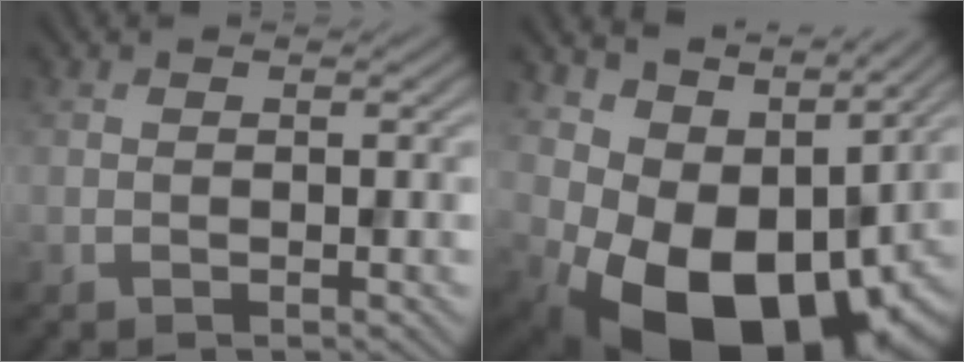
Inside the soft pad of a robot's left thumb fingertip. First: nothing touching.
{"total": 15.6, "force": [-0.9, 10.7, 11.3], "torque": [-0.188, -0.032, 0.009]}